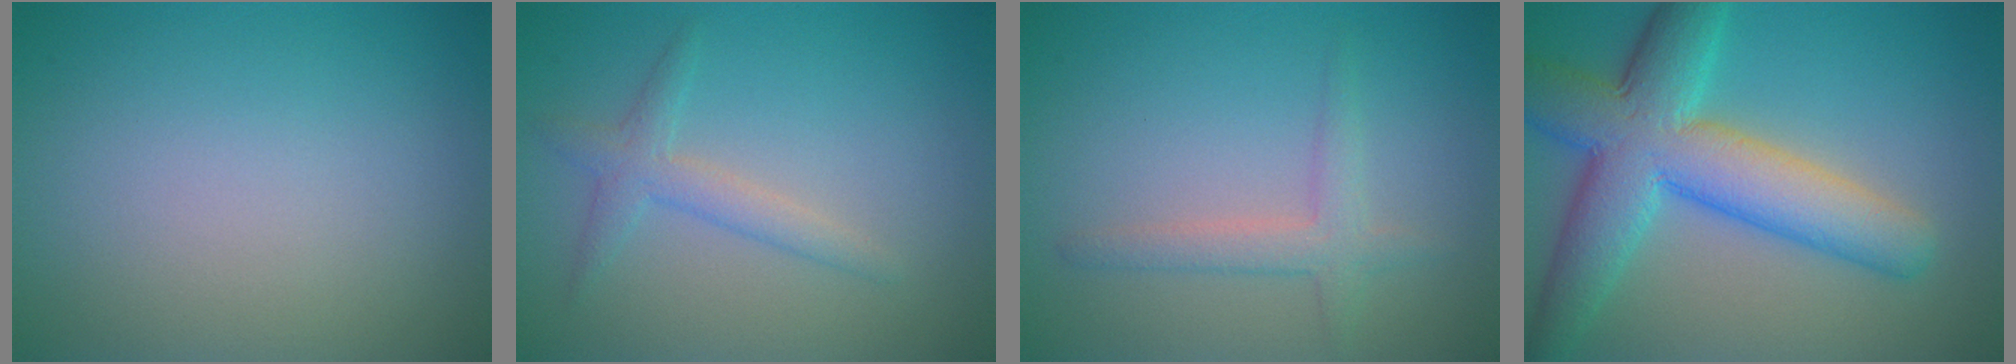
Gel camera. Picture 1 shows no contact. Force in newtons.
{"total": 2.2, "press": 2.2, "slide": 0.1}
{"total": 2.2, "press": 2.2, "slide": 0.1}
{"total": 9.5, "press": 9.5, "slide": 0.4}